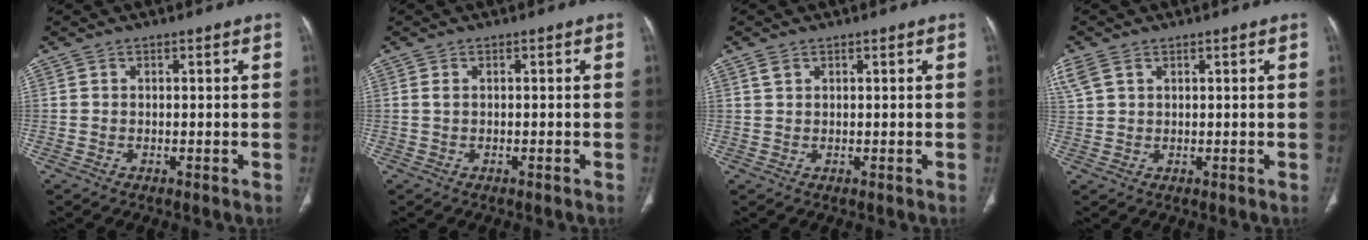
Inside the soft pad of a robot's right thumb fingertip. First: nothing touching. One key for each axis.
{"total": 0.8, "fx": -0.2, "fy": 0.3, "fz": 0.7, "tx": -0.021, "ty": 0.003, "tz": 0.000}
{"total": 1.2, "fx": 0.8, "fy": 0.6, "fz": 0.6, "tx": -0.012, "ty": 0.004, "tz": 0.017}
{"total": 4.2, "fx": 2.2, "fy": 2.5, "fz": 2.5, "tx": -0.077, "ty": 0.014, "tz": 0.056}